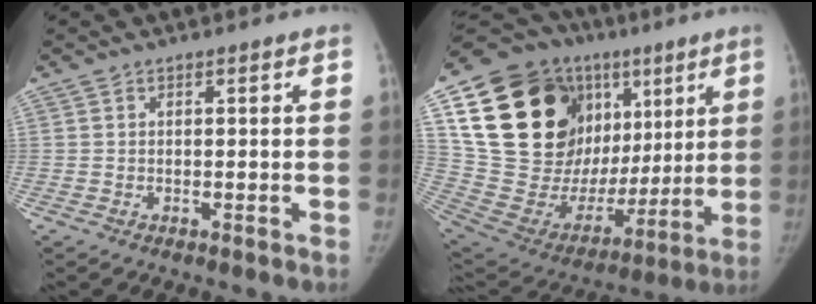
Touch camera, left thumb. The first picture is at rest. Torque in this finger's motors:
{"motor_torque": [2.51, 2.51, 1.41, -1.36, 0.48]}